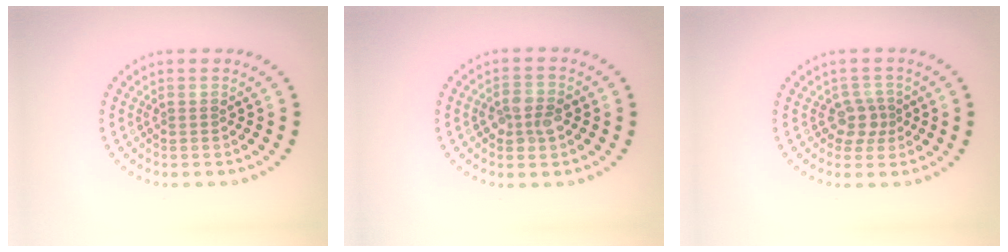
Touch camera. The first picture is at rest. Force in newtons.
{"total": 2.6, "press": 2.5, "slide": 0.7}
{"total": 2.1, "press": 1.7, "slide": 1.2}